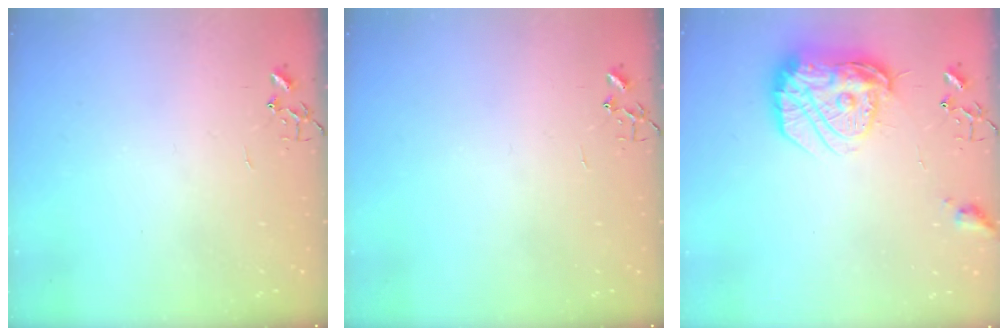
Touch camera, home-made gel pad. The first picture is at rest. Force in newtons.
{"total": 0.0}
{"total": 18.2, "press": 18.2, "slide": 1.5}